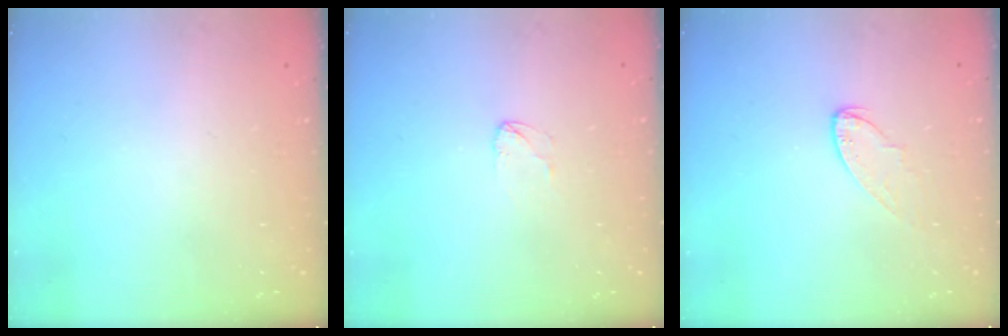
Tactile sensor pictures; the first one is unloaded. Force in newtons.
{"total": 2.5, "press": 2.5, "slide": 0.1}
{"total": 4.9, "press": 4.9, "slide": 0.2}